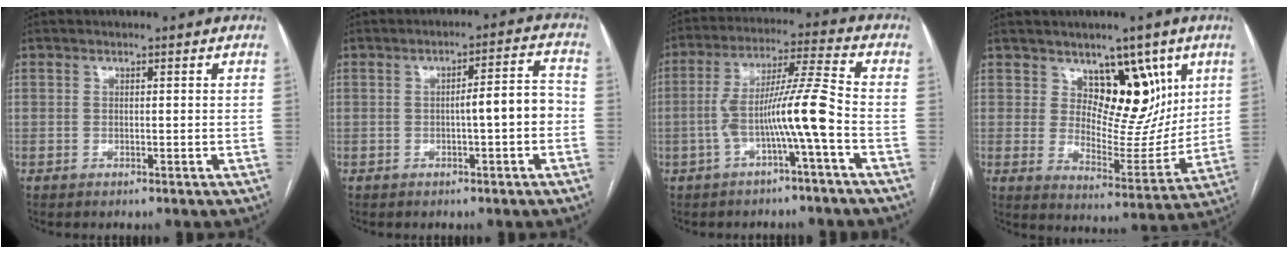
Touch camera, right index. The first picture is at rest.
{"total": 5.7, "force": [-1.1, 0.7, 5.6], "torque": [-0.076, 0.023, -0.015]}
{"total": 10.0, "force": [-2.9, -0.8, 9.5], "torque": [-0.177, 0.024, -0.052]}
{"total": 10.8, "force": [5.6, 6.1, 6.9], "torque": [-0.086, -0.004, 0.099]}